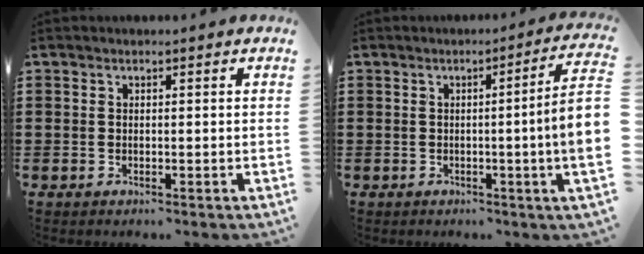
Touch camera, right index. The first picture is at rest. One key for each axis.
{"total": 6.7, "fx": -0.2, "fy": -0.8, "fz": 6.6, "tx": -0.099, "ty": -0.019, "tz": -0.007}